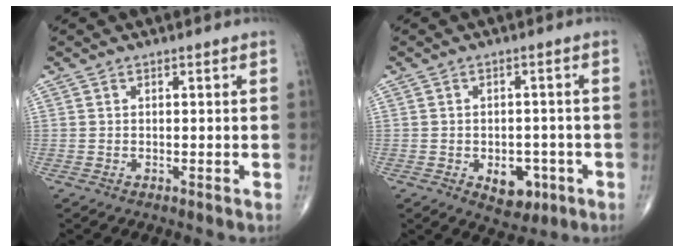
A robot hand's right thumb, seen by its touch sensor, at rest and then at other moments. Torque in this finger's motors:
{"motor_torque": [2.82, 2.18, 0.32, -0.46, 0.05]}